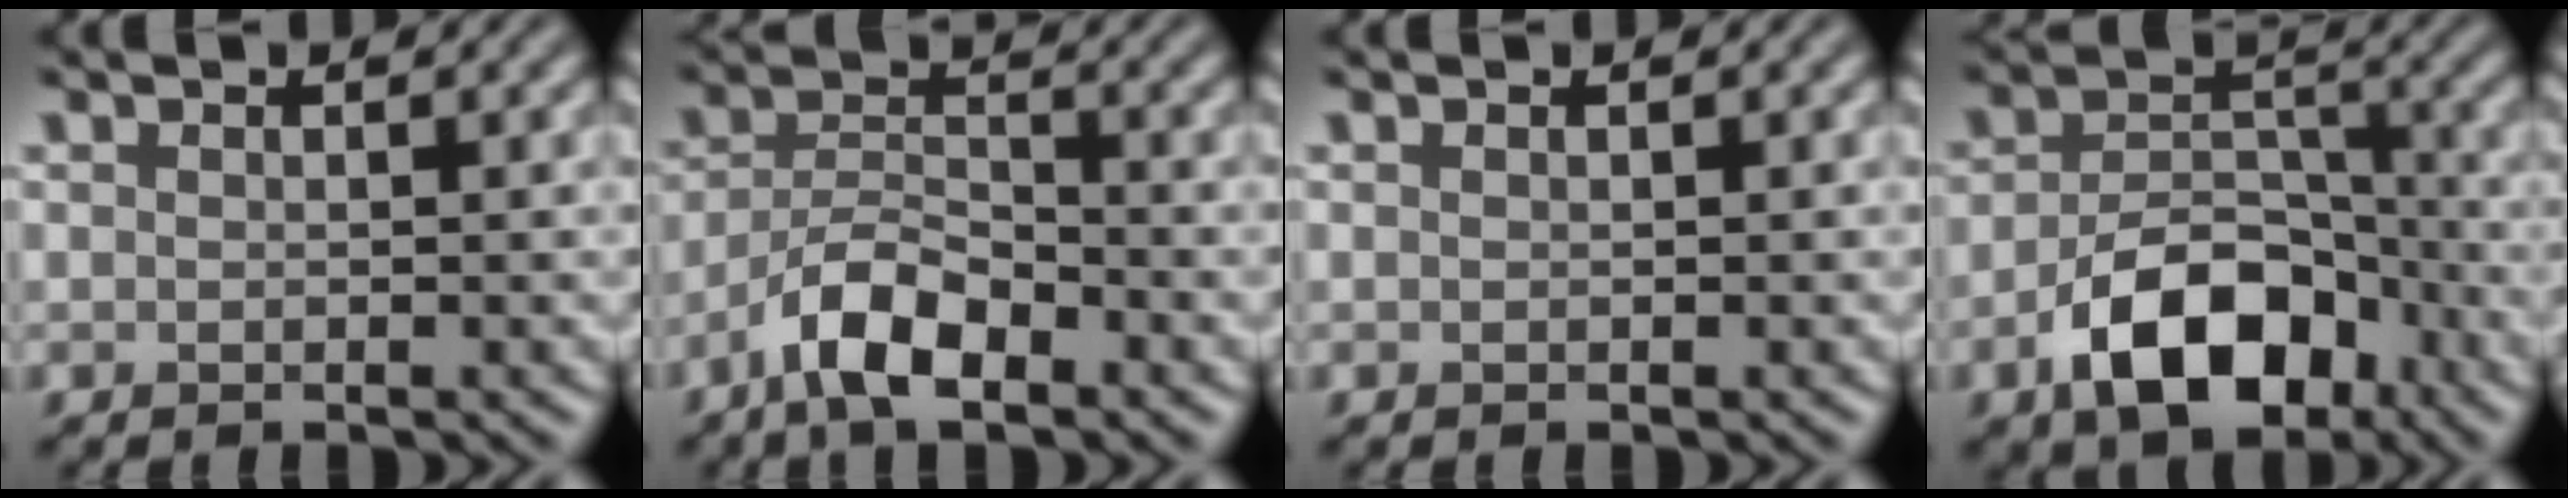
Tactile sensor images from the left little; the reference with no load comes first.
{"total": 5.2, "force": [-3.4, 1.9, 3.5], "torque": [-0.060, 0.006, -0.070]}
{"total": 0.0}
{"total": 7.9, "force": [-4.0, 4.6, 5.1], "torque": [-0.082, -0.007, -0.068]}